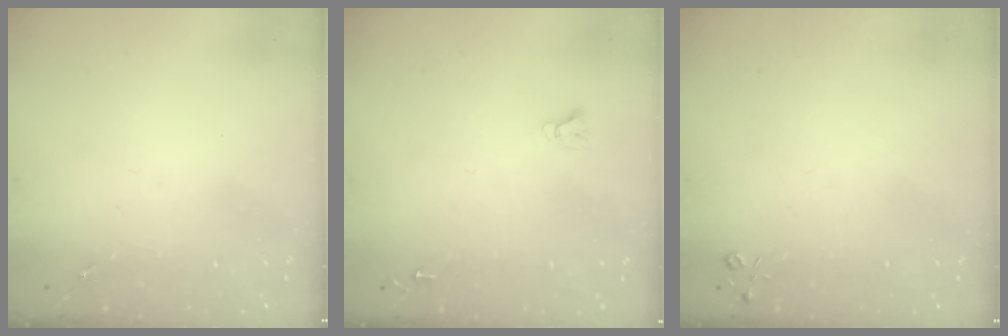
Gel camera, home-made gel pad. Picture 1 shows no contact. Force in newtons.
{"total": 2.4, "press": 2.4, "slide": 0.2}
{"total": 3.0, "press": 3.0, "slide": 0.4}